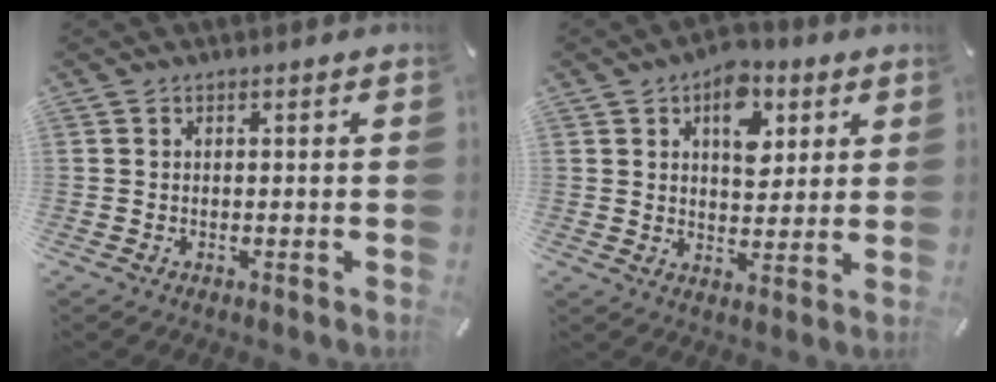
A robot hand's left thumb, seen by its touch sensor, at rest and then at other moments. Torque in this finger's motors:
{"motor_torque": [1.74, 1.65, 0.97, -0.97, 0.26]}